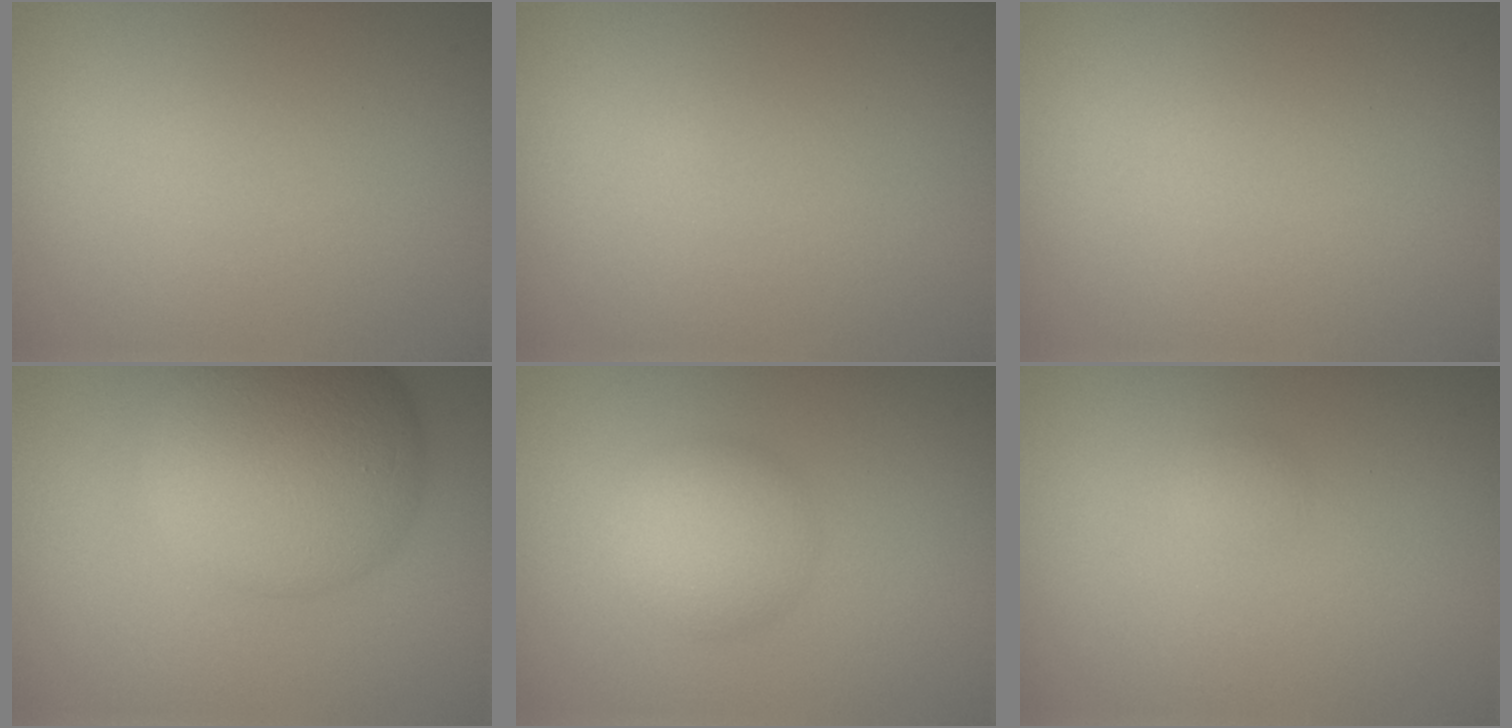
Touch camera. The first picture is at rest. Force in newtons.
{"total": 0.0}
{"total": 0.0}
{"total": 9.7, "press": 9.7, "slide": 0.2}
{"total": 3.4, "press": 3.4, "slide": 0.1}
{"total": 0.7, "press": 0.7, "slide": 0.1}